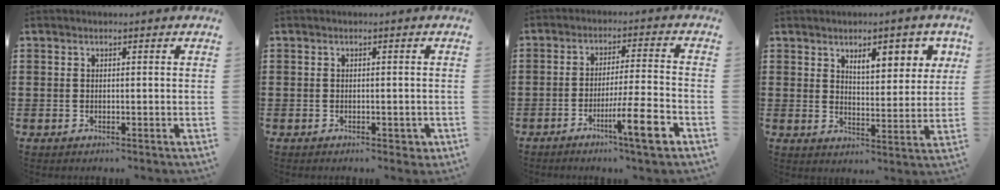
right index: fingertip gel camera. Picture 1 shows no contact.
{"total": 1.2, "force": [-0.7, 0.7, 0.7], "torque": [-0.016, 0.000, -0.014]}
{"total": 9.5, "force": [-4.8, 0.6, 8.2], "torque": [-0.130, 0.002, -0.082]}
{"total": 6.4, "force": [3.6, 2.5, 4.7], "torque": [-0.070, -0.004, 0.054]}